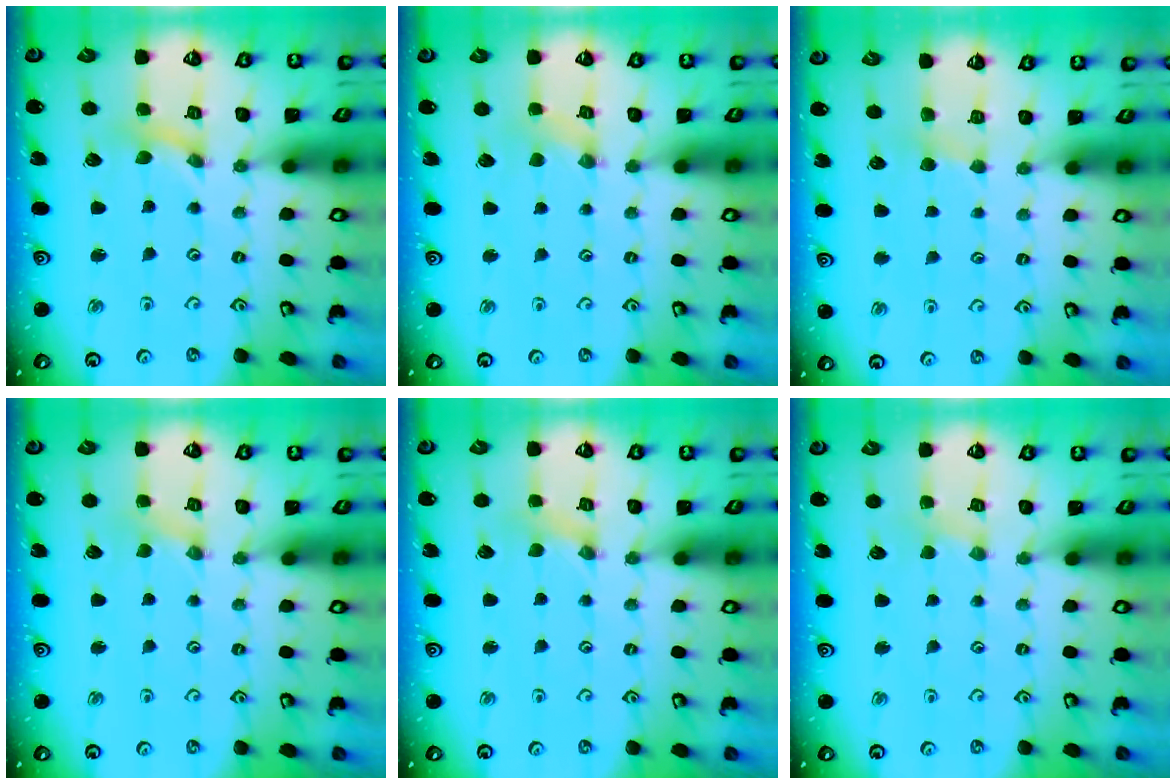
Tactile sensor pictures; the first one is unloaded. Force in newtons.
{"total": 1.9, "press": 1.9, "slide": 0.3}
{"total": 2.9, "press": 2.9, "slide": 0.3}
{"total": 0.0}
{"total": 0.0}
{"total": 1.3, "press": 1.2, "slide": 0.3}